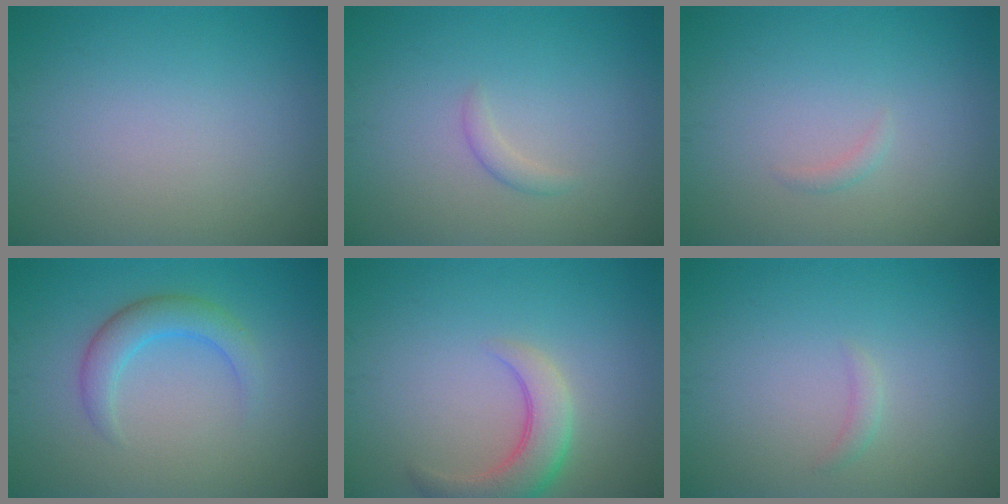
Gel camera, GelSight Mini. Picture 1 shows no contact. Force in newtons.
{"total": 1.0, "press": 1.0, "slide": 0.1}
{"total": 0.6, "press": 0.6, "slide": 0.0}
{"total": 3.0, "press": 3.0, "slide": 0.1}
{"total": 4.2, "press": 4.2, "slide": 0.4}
{"total": 0.8, "press": 0.8, "slide": 0.1}